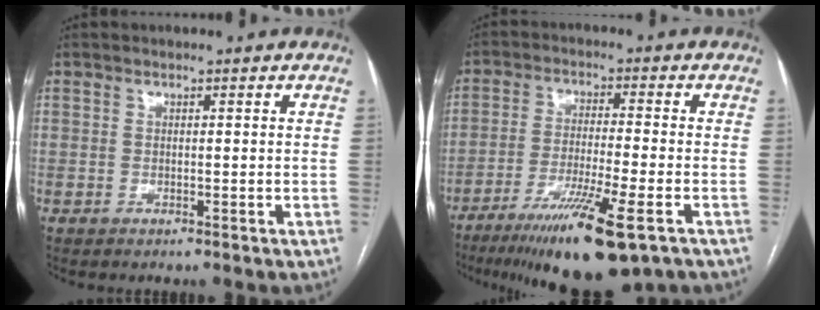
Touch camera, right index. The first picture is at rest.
{"total": 14.0, "force": [-8.5, 0.9, 11.1], "torque": [-0.188, -0.040, -0.138]}